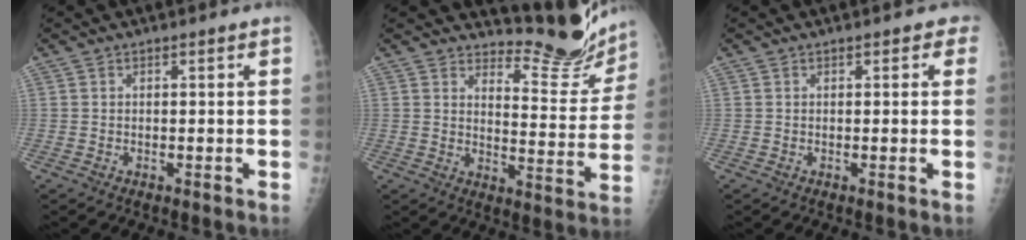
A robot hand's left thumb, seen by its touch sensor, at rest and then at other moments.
{"total": 13.4, "force": [13.1, 2.6, 1.3], "torque": [0.014, -0.143, 0.157]}
{"total": 1.6, "force": [0.8, 1.0, 0.9], "torque": [0.008, 0.002, 0.003]}